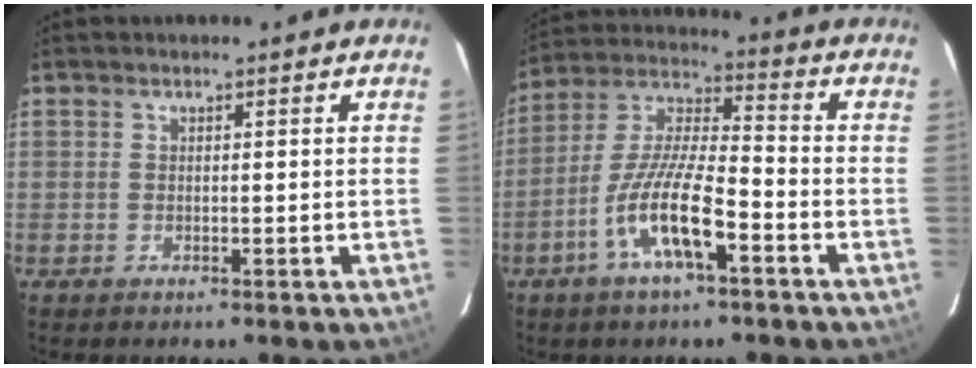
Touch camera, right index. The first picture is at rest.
{"total": 12.8, "force": [-6.1, 2.9, 10.9], "torque": [-0.224, -0.003, -0.115]}